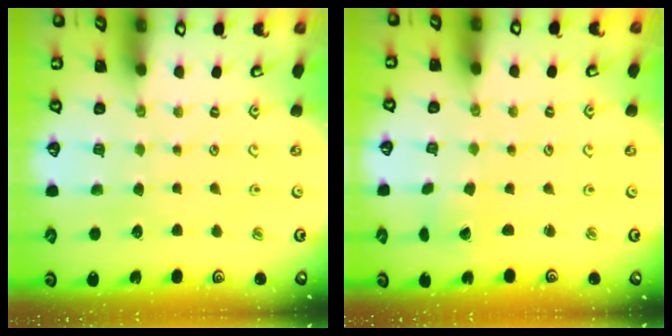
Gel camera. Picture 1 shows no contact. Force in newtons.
{"total": 0.0}